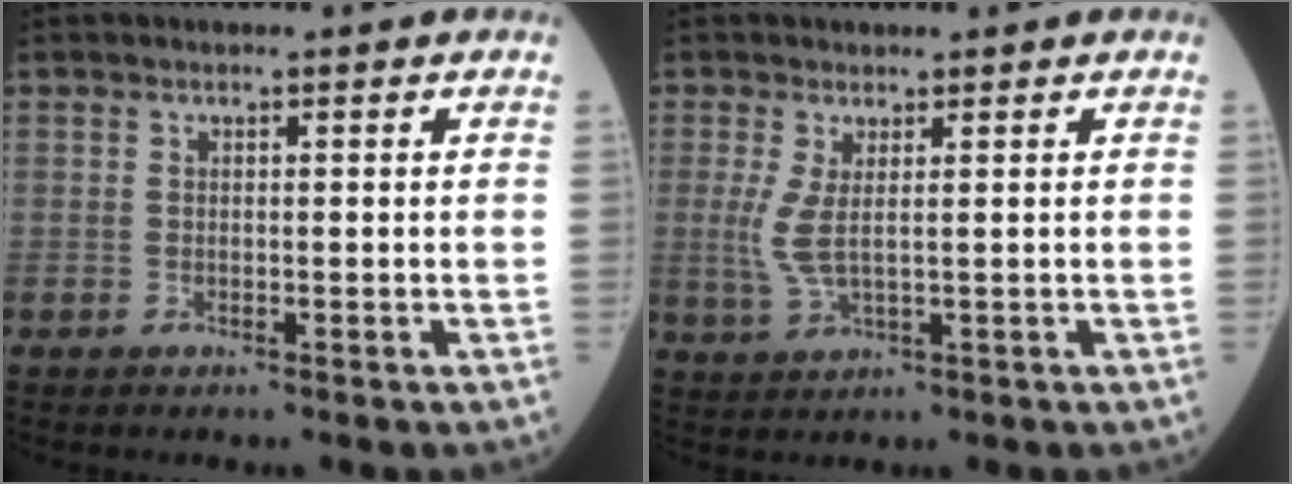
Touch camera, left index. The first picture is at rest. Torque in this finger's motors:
{"motor_torque": [0.92, -0.33, 0.33, 0.08]}